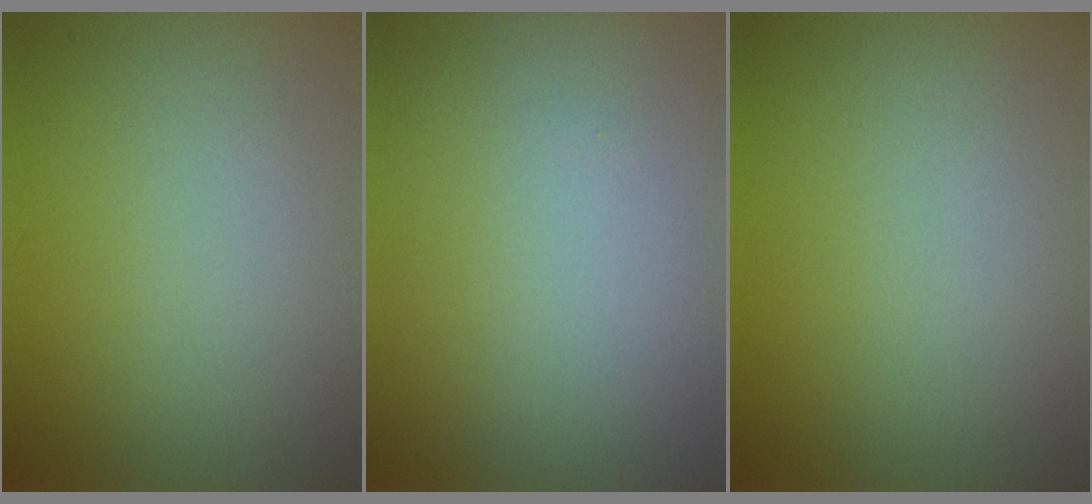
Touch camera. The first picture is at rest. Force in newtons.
{"total": 0.0}
{"total": 0.0}